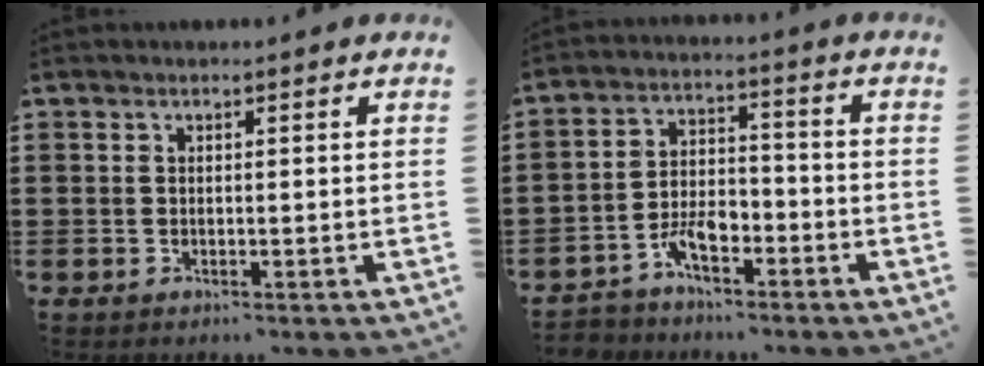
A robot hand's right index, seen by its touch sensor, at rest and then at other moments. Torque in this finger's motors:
{"motor_torque": [2.14, 0.00, 0.49, 0.04]}